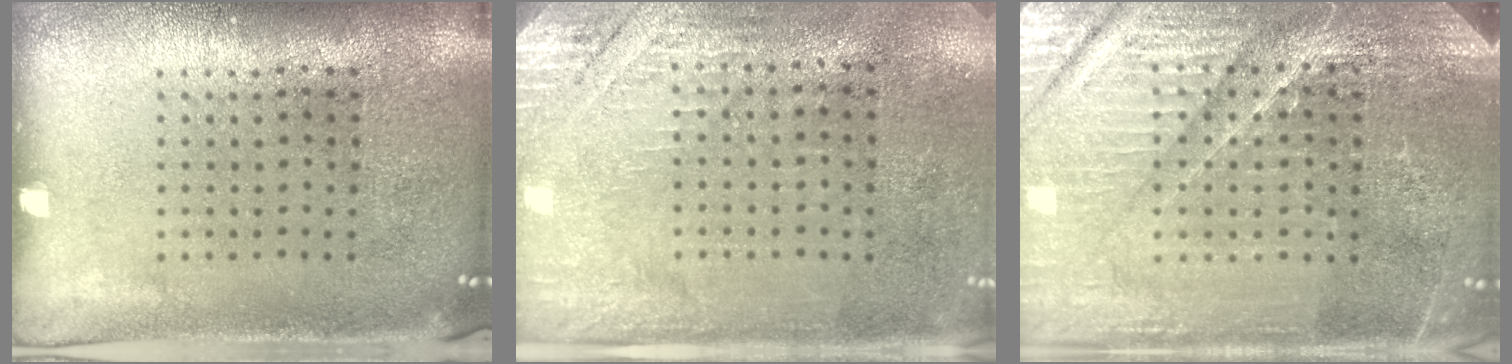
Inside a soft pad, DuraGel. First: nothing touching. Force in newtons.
{"total": 2.7, "press": 2.5, "slide": 1.1}
{"total": 4.9, "press": 4.6, "slide": 1.7}